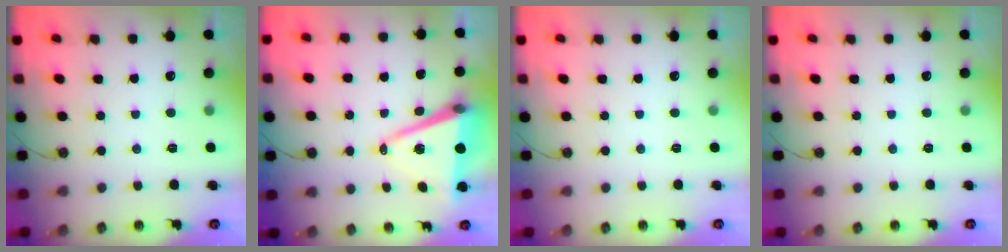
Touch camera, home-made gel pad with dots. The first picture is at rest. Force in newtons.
{"total": 11.6, "press": 10.9, "slide": 4.0}
{"total": 0.0}
{"total": 0.0}